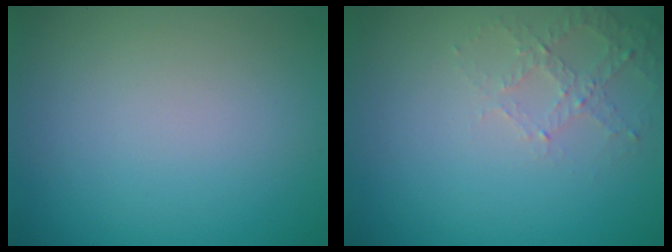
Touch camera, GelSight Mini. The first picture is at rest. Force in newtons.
{"total": 2.2, "press": 2.1, "slide": 0.6}